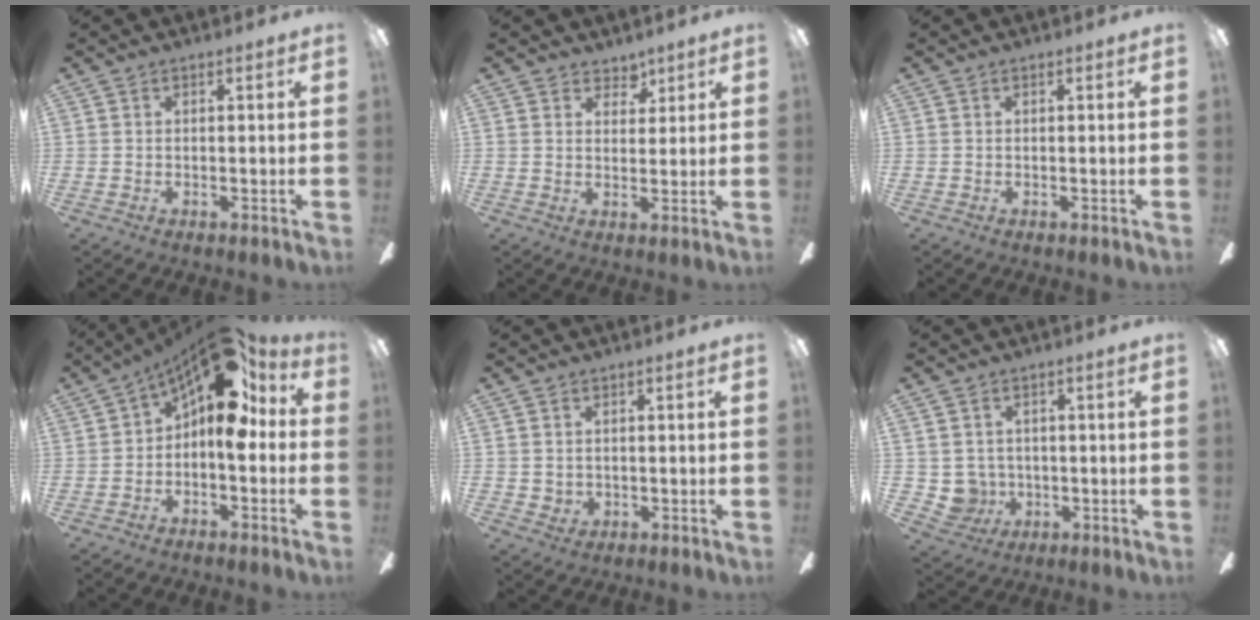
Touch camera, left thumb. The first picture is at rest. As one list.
[{"total": 2.0, "force": [1.8, 1.0, 0.0], "torque": [0.008, -0.006, 0.033]}, {"total": 0.0}, {"total": 14.1, "force": [5.2, 6.6, 11.3], "torque": [-0.163, -0.027, 0.086]}, {"total": 1.9, "force": [1.1, 1.5, 0.3], "torque": [-0.008, 0.000, 0.020]}, {"total": 5.0, "force": [0.7, 4.9, 0.8], "torque": [-0.045, -0.002, 0.019]}]